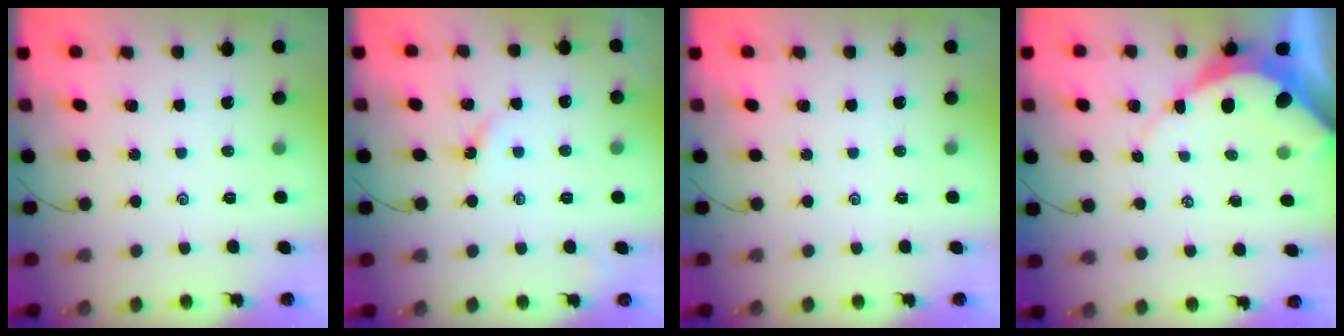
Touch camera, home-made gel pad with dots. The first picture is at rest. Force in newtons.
{"total": 2.1, "press": 2.1, "slide": 0.3}
{"total": 0.0}
{"total": 9.3, "press": 9.2, "slide": 1.0}